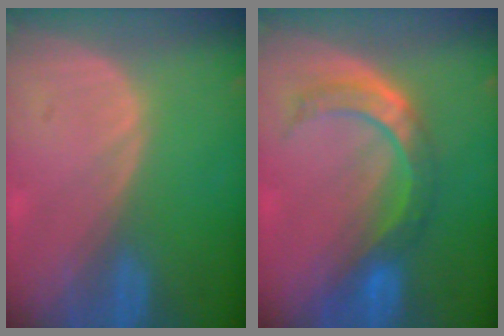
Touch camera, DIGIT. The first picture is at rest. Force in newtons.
{"total": 7.1, "press": 6.8, "slide": 2.0}